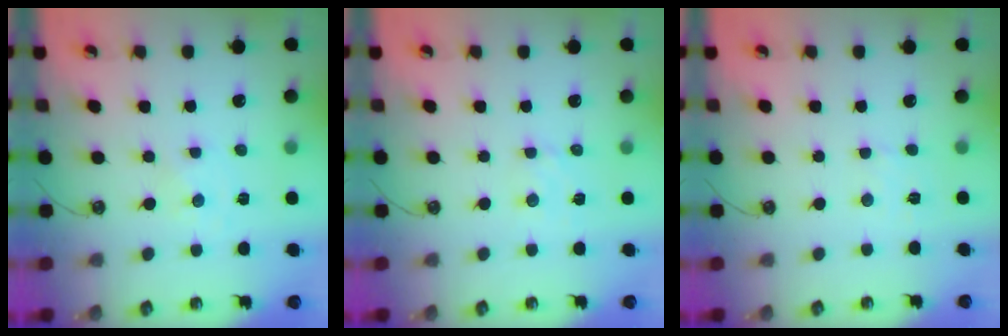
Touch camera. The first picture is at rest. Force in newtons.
{"total": 1.8, "press": 1.8, "slide": 0.3}
{"total": 2.5, "press": 2.5, "slide": 0.4}